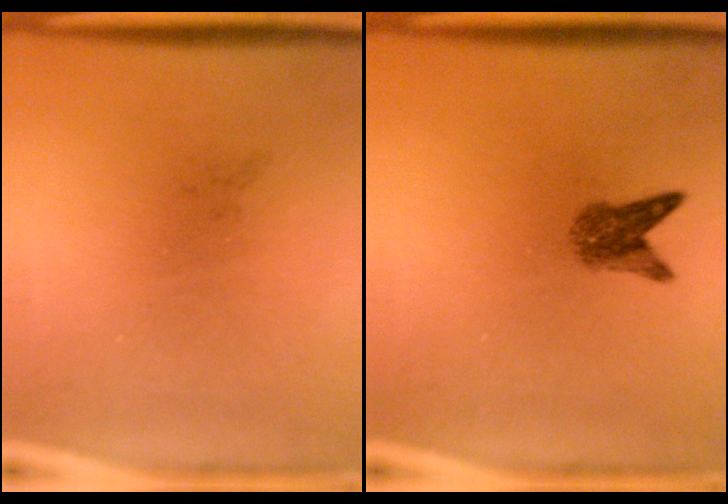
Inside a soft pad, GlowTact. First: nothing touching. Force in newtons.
{"total": 2.9}